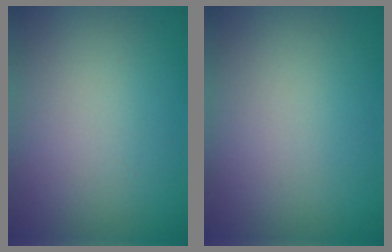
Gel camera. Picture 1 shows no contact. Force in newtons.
{"total": 0.0}